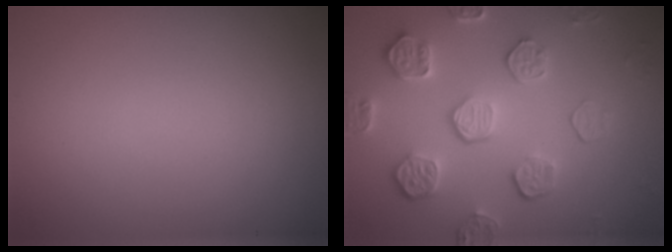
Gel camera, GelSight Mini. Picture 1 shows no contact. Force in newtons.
{"total": 5.6, "press": 4.2, "slide": 3.7}